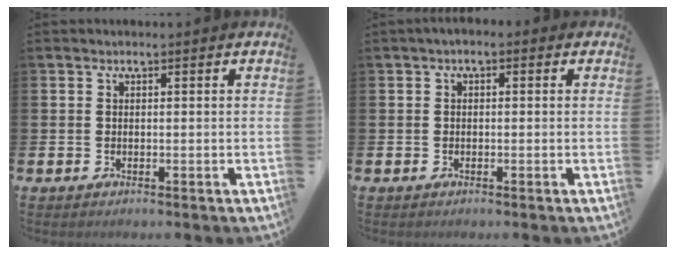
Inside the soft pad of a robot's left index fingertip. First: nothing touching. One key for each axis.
{"total": 1.1, "fx": -0.5, "fy": 0.8, "fz": 0.7, "tx": -0.014, "ty": 0.006, "tz": -0.012}